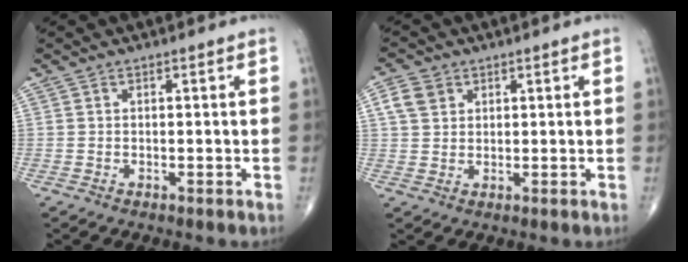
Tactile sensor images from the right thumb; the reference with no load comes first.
{"total": 4.5, "force": [1.8, 3.5, 2.1], "torque": [-0.030, 0.002, 0.036]}